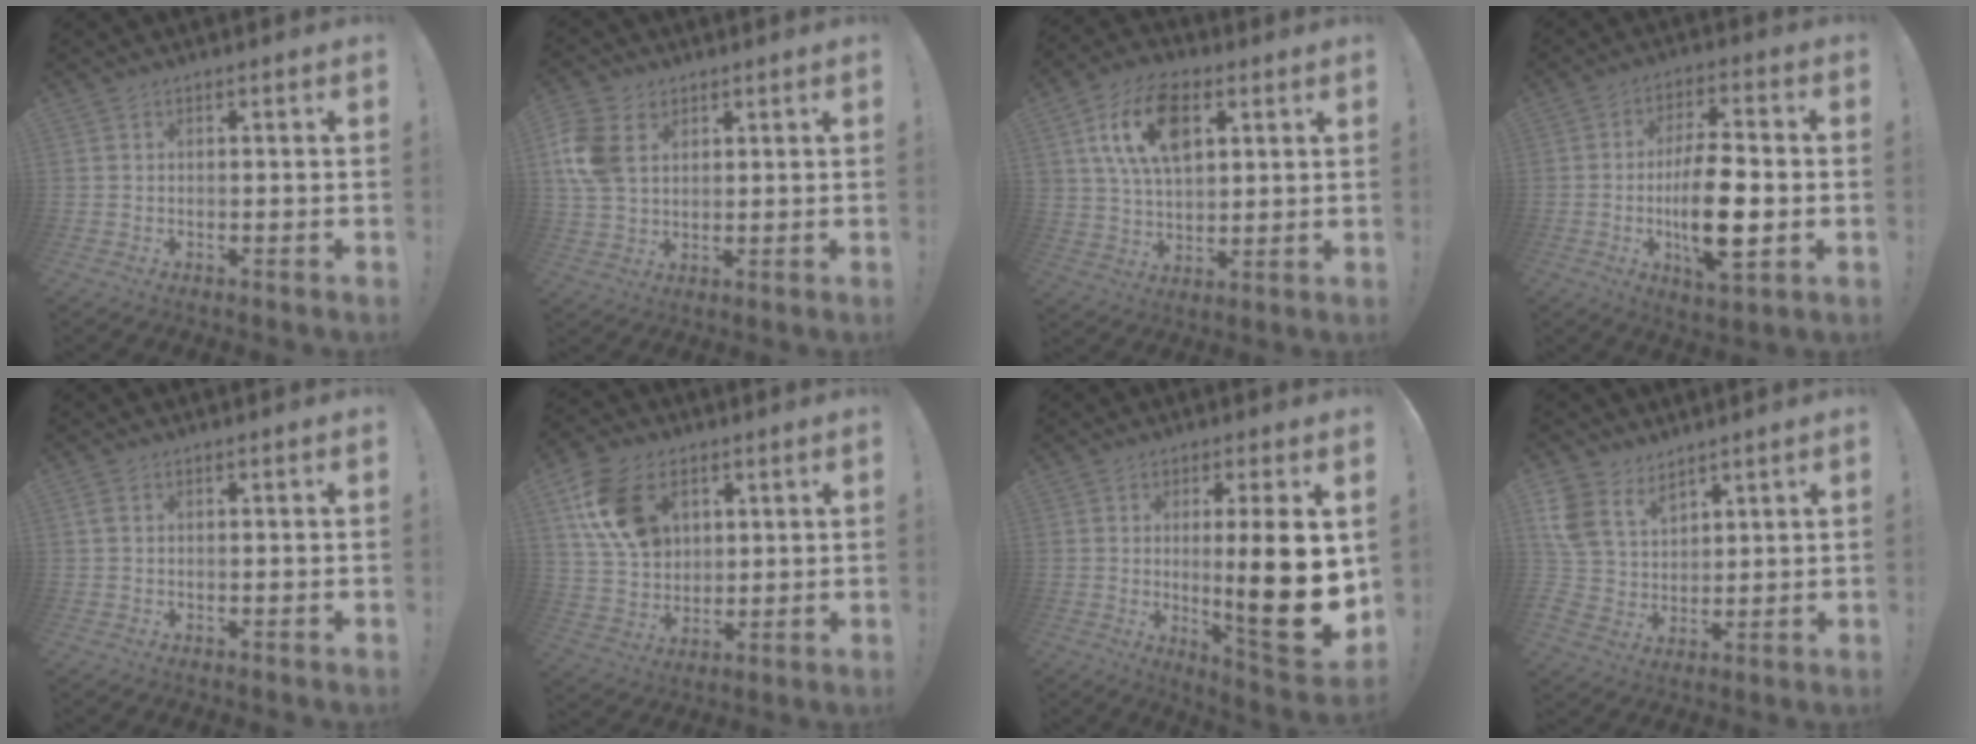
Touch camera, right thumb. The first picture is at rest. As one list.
[{"total": 12.0, "force": [3.9, 8.9, 7.1], "torque": [-0.150, -0.003, 0.078]}, {"total": 16.0, "force": [6.4, 9.8, 10.8], "torque": [-0.179, -0.004, 0.122]}, {"total": 14.9, "force": [-2.5, 5.2, 13.7], "torque": [-0.252, 0.000, -0.045]}, {"total": 1.2, "force": [0.4, 0.7, 0.9], "torque": [-0.022, 0.005, 0.008]}, {"total": 16.9, "force": [7.1, 11.9, 9.7], "torque": [-0.172, -0.021, 0.140]}, {"total": 16.7, "force": [0.8, 2.4, 16.5], "torque": [-0.236, -0.025, 0.011]}, {"total": 10.7, "force": [7.0, 6.9, 4.3], "torque": [-0.100, -0.038, 0.140]}]